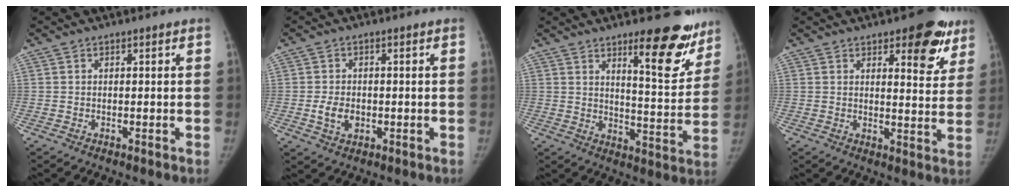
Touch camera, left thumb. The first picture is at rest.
{"total": 4.3, "force": [-0.7, 3.1, 2.9], "torque": [-0.047, 0.000, -0.009]}
{"total": 14.4, "force": [9.4, 4.2, 10.1], "torque": [-0.089, -0.069, 0.136]}
{"total": 10.9, "force": [6.2, 4.5, 7.7], "torque": [-0.054, -0.029, 0.076]}